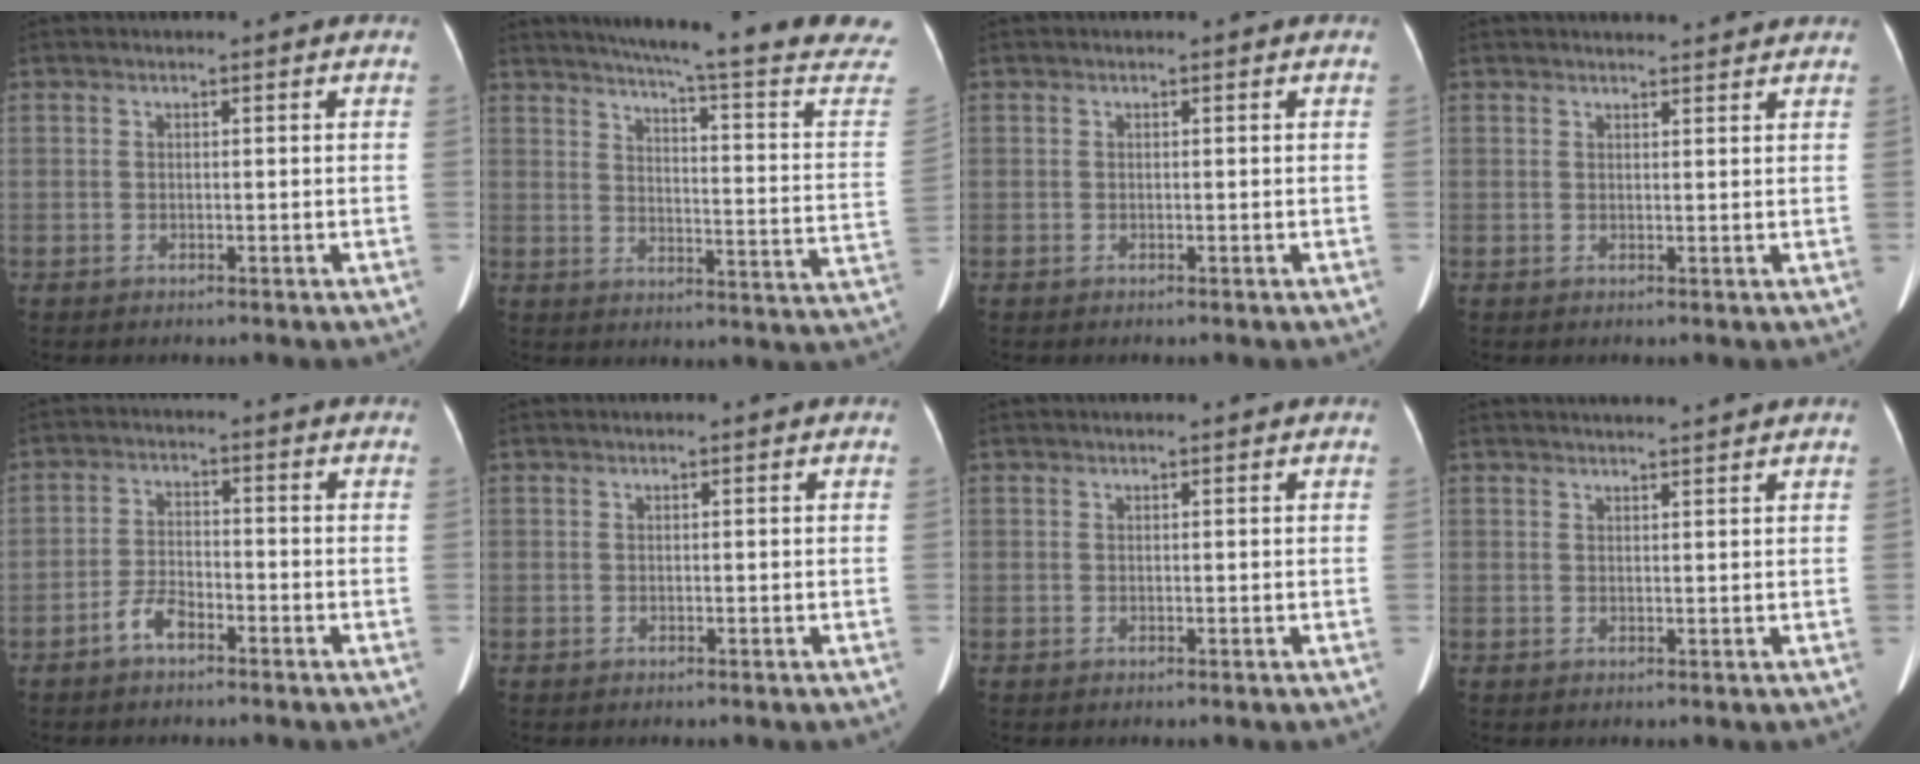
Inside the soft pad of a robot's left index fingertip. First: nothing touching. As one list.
[{"total": 22.9, "force": [19.7, -0.6, 11.6], "torque": [-0.162, -0.065, 0.237]}, {"total": 0.0}, {"total": 5.6, "force": [5.4, 0.5, 1.4], "torque": [-0.017, 0.020, 0.059]}, {"total": 3.8, "force": [-2.7, 1.4, 2.2], "torque": [-0.050, 0.006, -0.051]}, {"total": 0.0}, {"total": 0.6, "force": [0.5, 0.0, 0.2], "torque": [-0.004, 0.006, 0.008]}, {"total": 3.8, "force": [3.6, -0.9, 1.0], "torque": [-0.013, 0.011, 0.046]}]